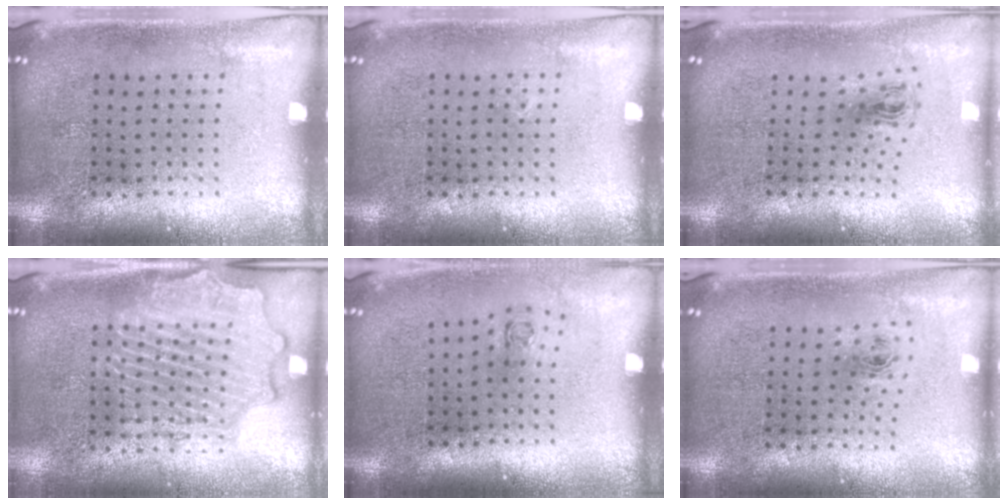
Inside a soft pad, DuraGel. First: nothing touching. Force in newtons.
{"total": 0.0}
{"total": 0.8, "press": 0.4, "slide": 0.7}
{"total": 2.2, "press": 2.2, "slide": 0.2}
{"total": 0.7, "press": 0.3, "slide": 0.6}
{"total": 0.8, "press": 0.3, "slide": 0.7}